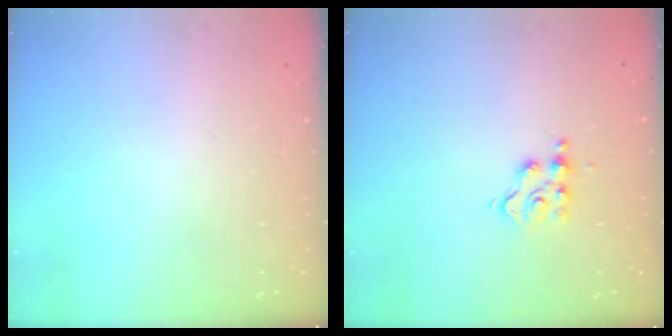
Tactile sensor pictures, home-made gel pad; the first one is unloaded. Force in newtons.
{"total": 4.7, "press": 4.7, "slide": 0.5}